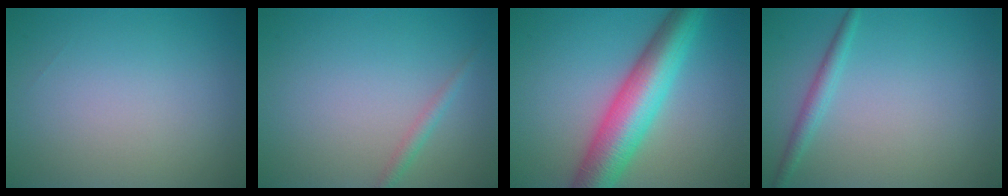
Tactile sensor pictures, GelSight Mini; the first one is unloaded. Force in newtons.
{"total": 1.2, "press": 1.2, "slide": 0.0}
{"total": 8.5, "press": 8.5, "slide": 0.1}
{"total": 1.7, "press": 1.7, "slide": 0.0}